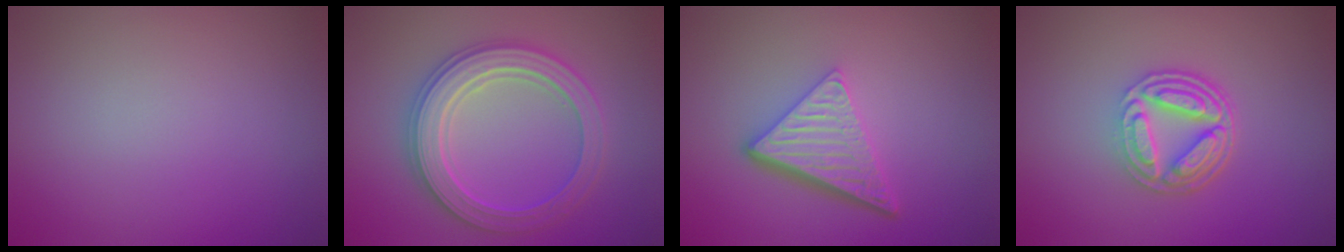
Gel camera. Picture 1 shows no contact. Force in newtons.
{"total": 5.4, "press": 5.4, "slide": 0.9}
{"total": 5.1, "press": 3.5, "slide": 3.7}
{"total": 5.1, "press": 3.8, "slide": 3.4}